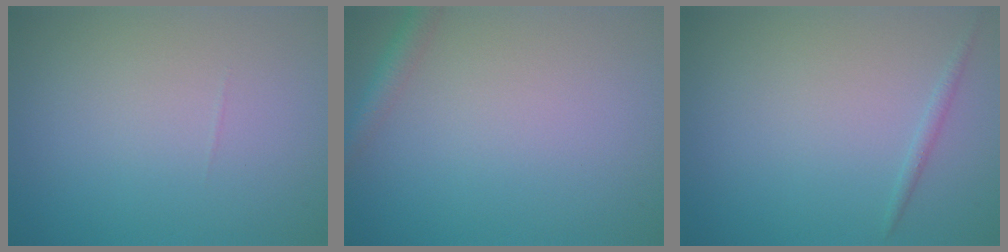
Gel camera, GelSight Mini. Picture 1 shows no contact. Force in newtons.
{"total": 1.8, "press": 1.8, "slide": 0.1}
{"total": 0.7, "press": 0.7, "slide": 0.0}